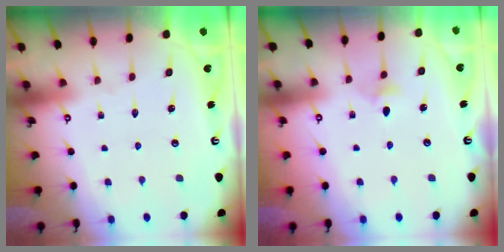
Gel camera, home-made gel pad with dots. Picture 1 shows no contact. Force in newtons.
{"total": 5.2, "press": 5.1, "slide": 1.1}